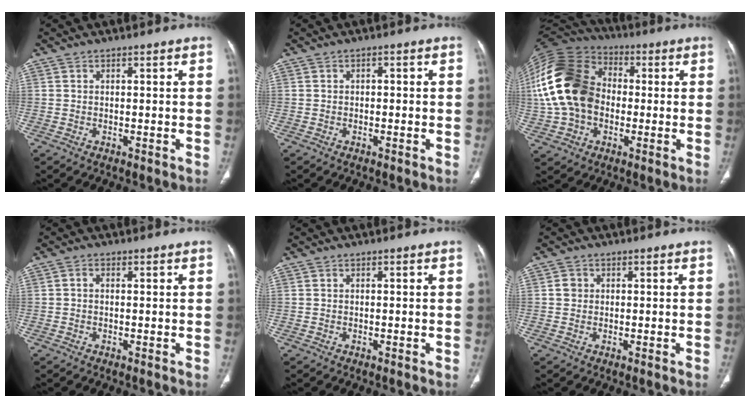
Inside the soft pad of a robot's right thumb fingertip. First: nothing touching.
{"total": 0.8, "force": [-0.1, 0.7, 0.4], "torque": [0.000, 0.004, -0.004]}
{"total": 26.9, "force": [2.5, 20.2, 17.6], "torque": [-0.402, 0.041, 0.052]}
{"total": 1.3, "force": [0.0, 0.8, 1.0], "torque": [-0.022, 0.002, -0.002]}
{"total": 0.0}
{"total": 1.5, "force": [0.2, 1.4, 0.5], "torque": [-0.005, 0.005, 0.002]}